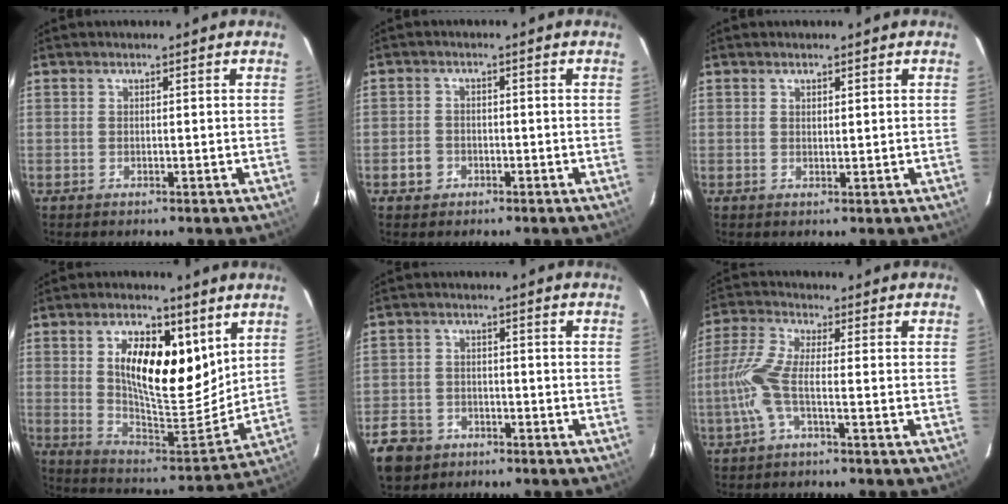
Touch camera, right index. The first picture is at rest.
{"total": 3.2, "force": [-1.4, 2.8, 0.5], "torque": [-0.016, 0.010, -0.021]}
{"total": 1.0, "force": [0.7, 0.2, 0.7], "torque": [-0.010, 0.001, 0.013]}
{"total": 16.9, "force": [6.7, 7.4, 13.6], "torque": [-0.229, 0.001, 0.122]}
{"total": 9.5, "force": [-5.4, 7.2, 3.0], "torque": [-0.096, 0.019, -0.087]}
{"total": 7.1, "force": [-2.1, 1.0, 6.7], "torque": [-0.163, 0.003, -0.041]}